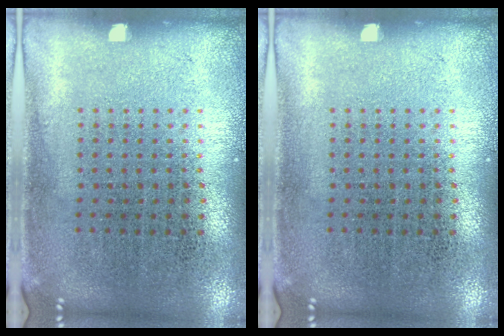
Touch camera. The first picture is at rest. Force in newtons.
{"total": 0.0}